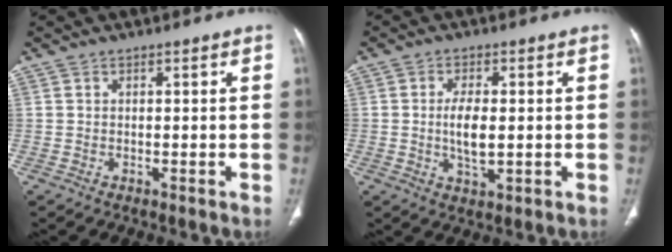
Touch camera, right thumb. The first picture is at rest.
{"total": 5.8, "force": [-0.2, 2.5, 5.3], "torque": [-0.099, -0.009, -0.003]}